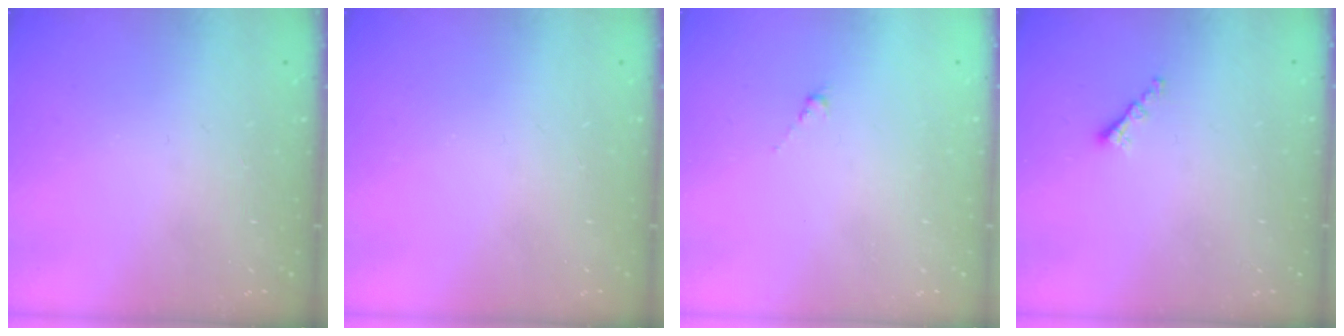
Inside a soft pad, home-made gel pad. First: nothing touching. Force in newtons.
{"total": 0.0}
{"total": 0.5, "press": 0.3, "slide": 0.4}
{"total": 1.3, "press": 1.2, "slide": 0.5}